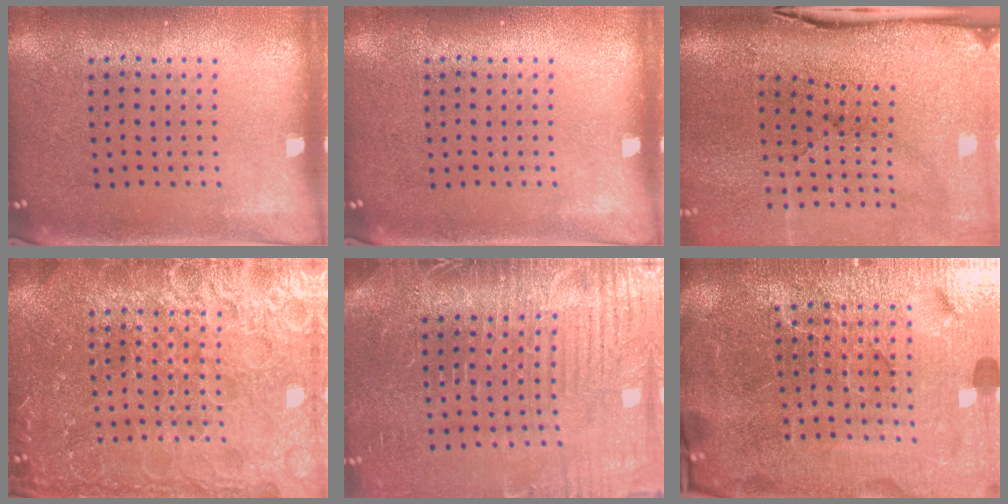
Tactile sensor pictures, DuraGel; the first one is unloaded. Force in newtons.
{"total": 0.0}
{"total": 5.1, "press": 4.0, "slide": 3.2}
{"total": 6.9, "press": 6.9, "slide": 0.9}
{"total": 4.0, "press": 3.8, "slide": 1.3}
{"total": 7.0, "press": 6.1, "slide": 3.4}